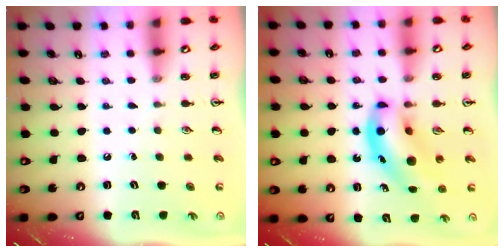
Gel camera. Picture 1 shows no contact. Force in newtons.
{"total": 11.5, "press": 11.0, "slide": 3.1}